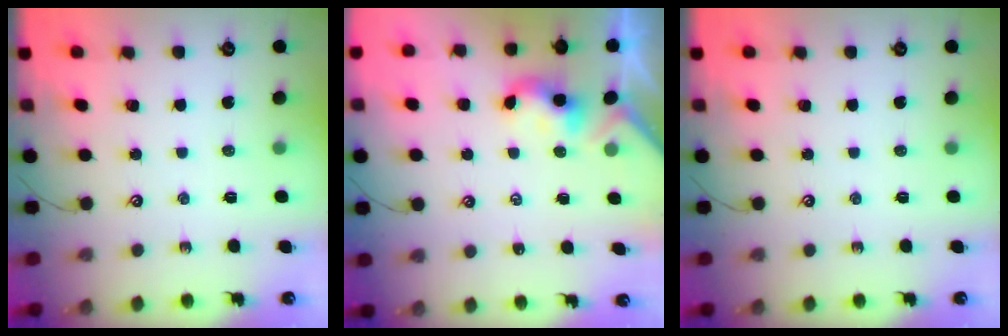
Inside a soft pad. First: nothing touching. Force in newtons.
{"total": 2.2, "press": 2.2, "slide": 0.2}
{"total": 0.0}